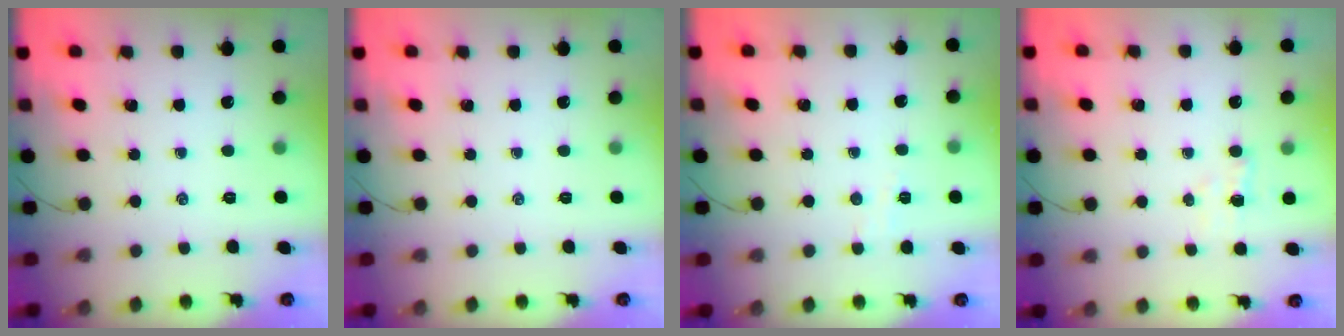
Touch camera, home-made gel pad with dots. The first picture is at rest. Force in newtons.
{"total": 0.0}
{"total": 2.9, "press": 2.7, "slide": 1.0}
{"total": 2.7, "press": 2.6, "slide": 0.7}